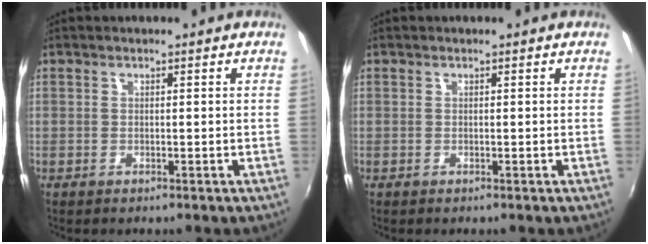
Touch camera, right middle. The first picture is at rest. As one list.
[{"total": 0.0}]